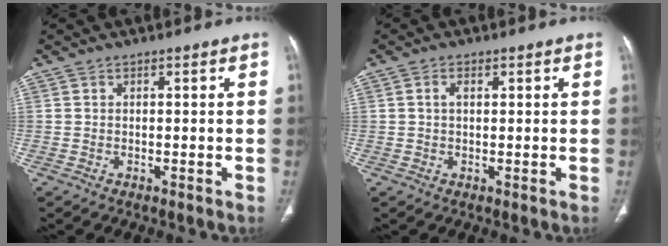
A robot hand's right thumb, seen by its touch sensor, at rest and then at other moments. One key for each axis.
{"total": 1.7, "fx": 0.5, "fy": 1.0, "fz": 1.3, "tx": -0.028, "ty": 0.007, "tz": 0.009}